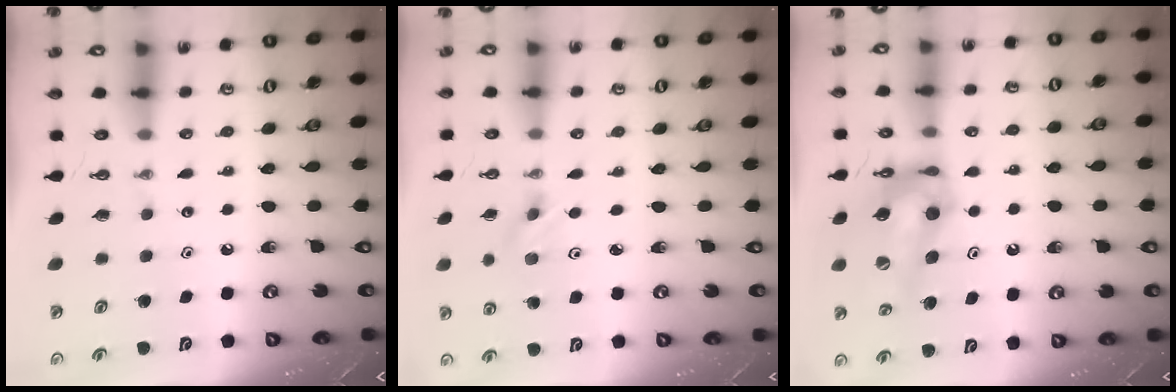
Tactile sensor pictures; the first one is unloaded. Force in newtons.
{"total": 2.1, "press": 2.0, "slide": 0.6}
{"total": 13.6, "press": 12.8, "slide": 4.6}